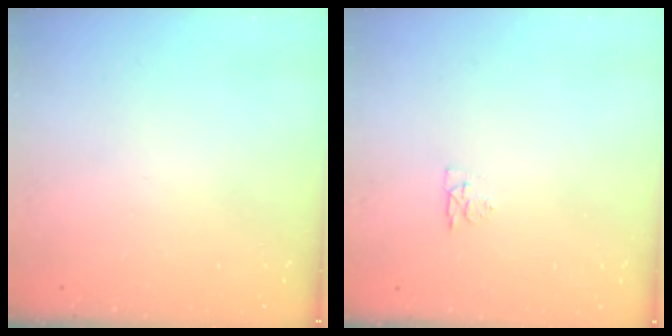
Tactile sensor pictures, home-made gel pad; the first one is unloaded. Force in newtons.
{"total": 3.2, "press": 3.1, "slide": 0.5}